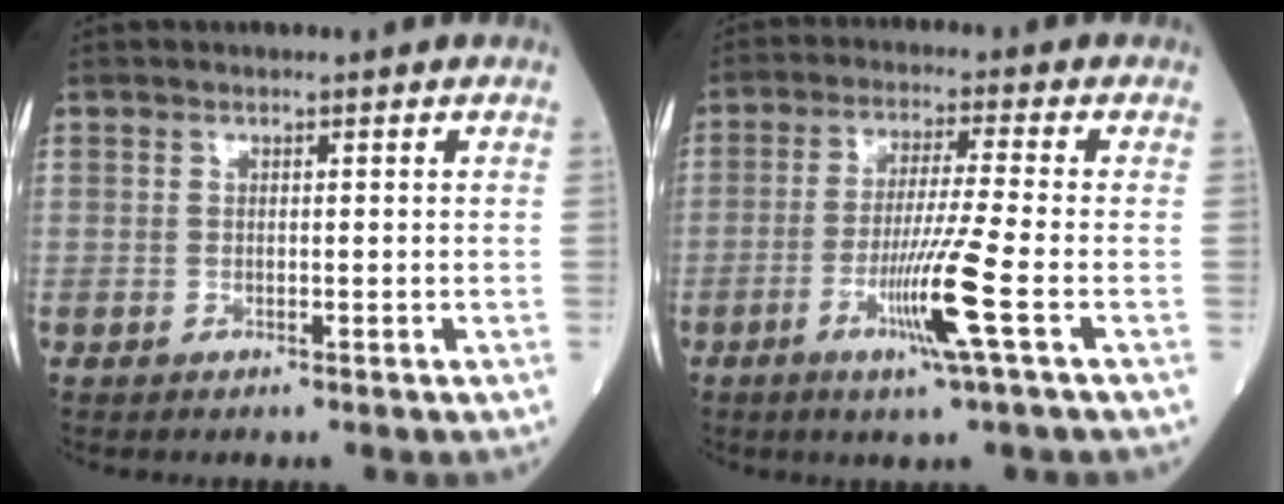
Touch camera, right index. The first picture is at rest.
{"total": 8.7, "force": [-3.3, -1.5, 7.9], "torque": [-0.153, -0.019, -0.064]}